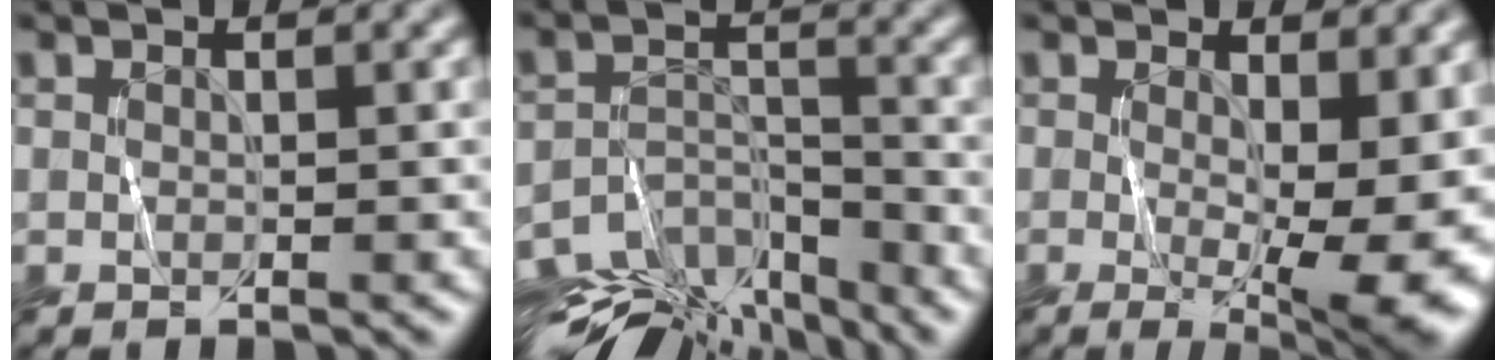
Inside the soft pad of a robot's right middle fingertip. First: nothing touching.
{"total": 10.4, "force": [-9.1, 4.1, 2.9], "torque": [-0.041, -0.009, -0.131]}
{"total": 10.2, "force": [-0.5, 3.6, 9.6], "torque": [-0.120, -0.014, -0.003]}